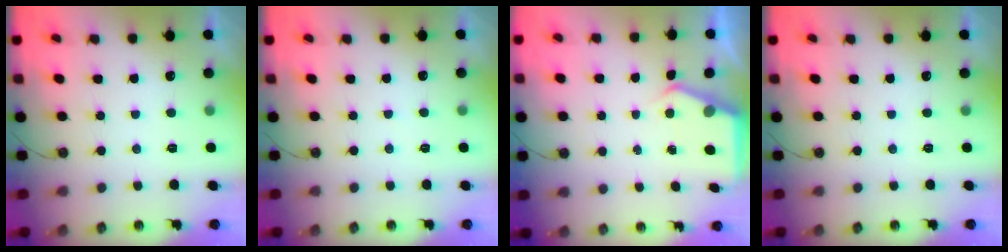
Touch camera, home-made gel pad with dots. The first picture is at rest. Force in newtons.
{"total": 2.5, "press": 2.5, "slide": 0.4}
{"total": 4.6, "press": 4.6, "slide": 0.5}
{"total": 0.0}